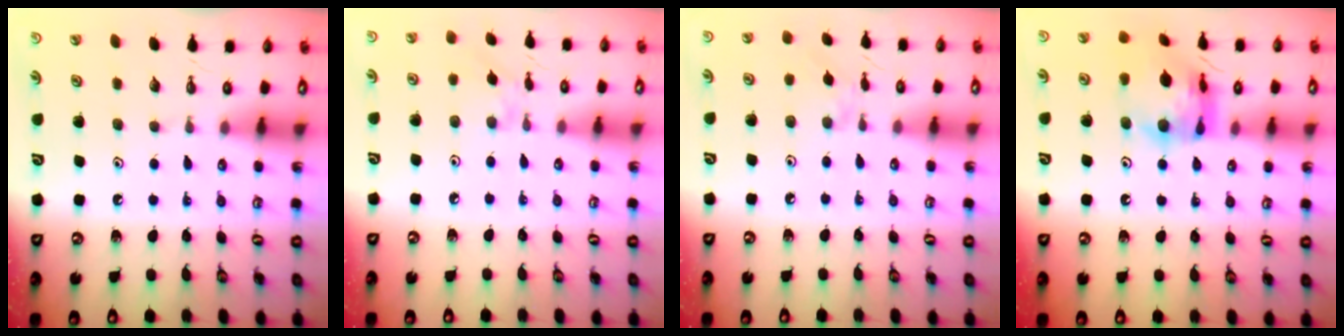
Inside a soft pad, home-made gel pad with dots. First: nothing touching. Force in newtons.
{"total": 3.0, "press": 3.0, "slide": 0.3}
{"total": 2.1, "press": 2.1, "slide": 0.4}
{"total": 12.3, "press": 12.2, "slide": 1.4}